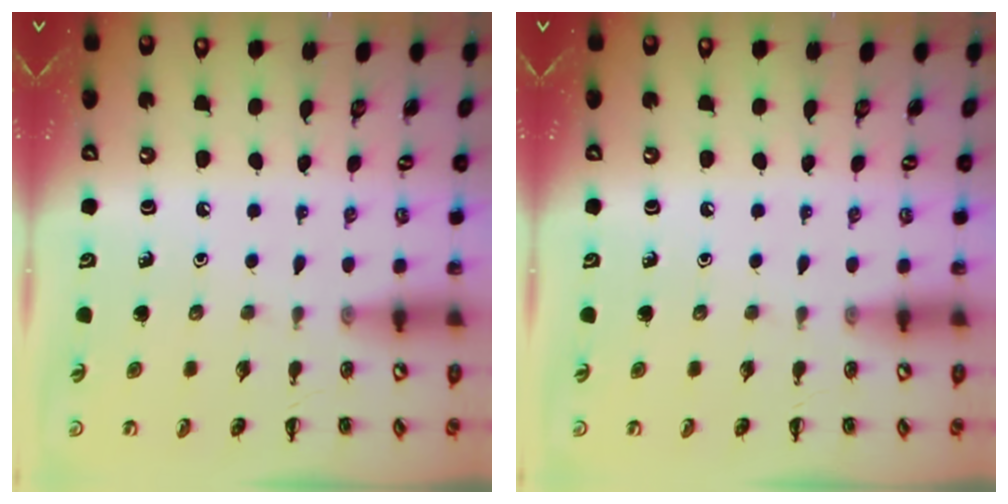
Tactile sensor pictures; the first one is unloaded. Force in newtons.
{"total": 0.0}